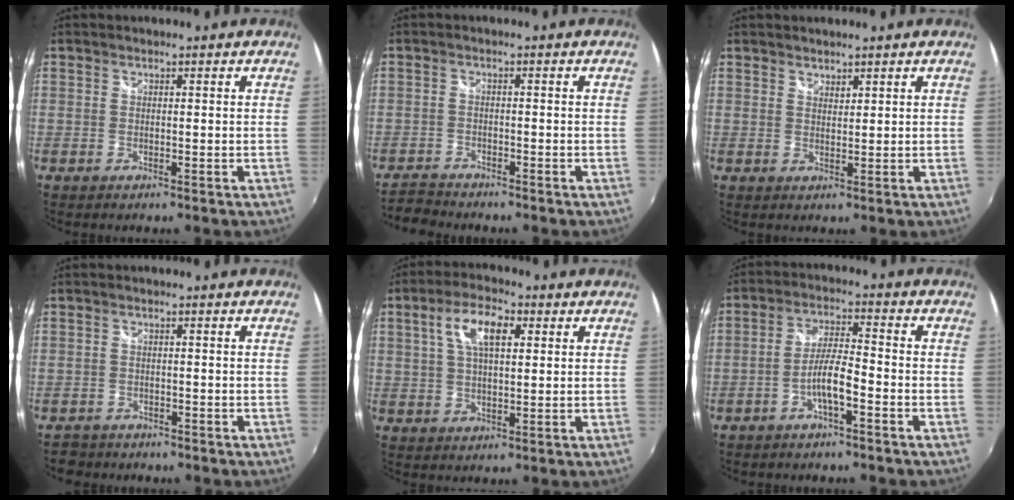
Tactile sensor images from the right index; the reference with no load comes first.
{"total": 3.9, "force": [-3.8, 0.7, 0.2], "torque": [-0.023, -0.009, -0.078]}
{"total": 1.5, "force": [1.4, 0.5, 0.1], "torque": [0.002, 0.001, 0.024]}
{"total": 2.8, "force": [-2.4, 1.5, 0.0], "torque": [-0.013, 0.000, -0.043]}
{"total": 8.2, "force": [2.8, 3.6, 6.8], "torque": [-0.128, 0.018, 0.050]}
{"total": 5.6, "force": [-2.8, 0.8, 4.7], "torque": [-0.098, 0.009, -0.051]}